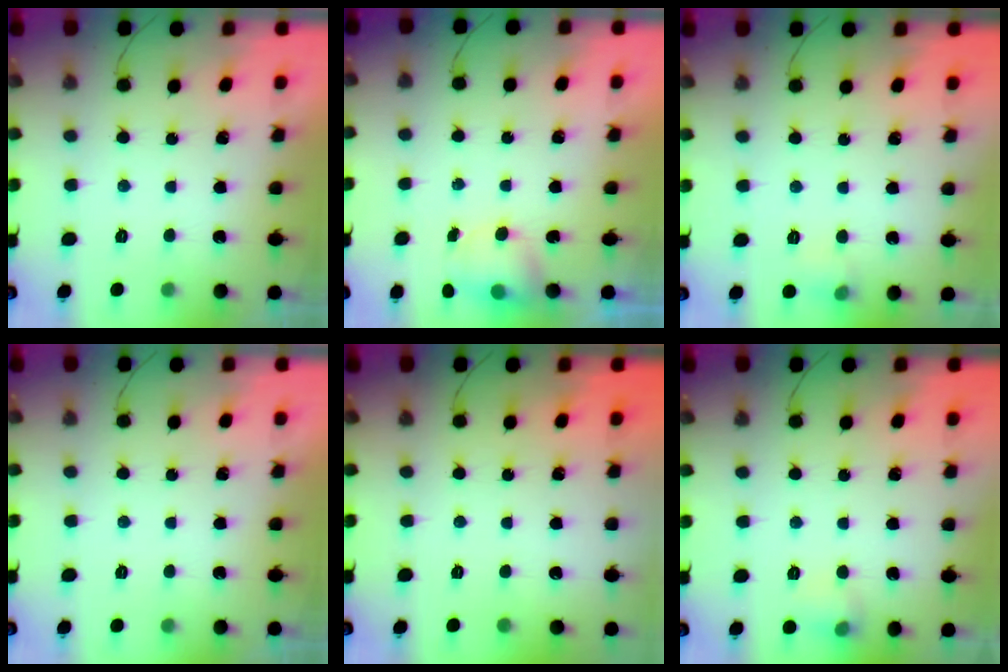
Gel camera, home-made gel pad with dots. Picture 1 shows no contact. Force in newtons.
{"total": 4.6, "press": 4.5, "slide": 0.4}
{"total": 4.9, "press": 4.6, "slide": 1.4}
{"total": 0.0}
{"total": 0.0}
{"total": 6.3, "press": 6.1, "slide": 1.7}